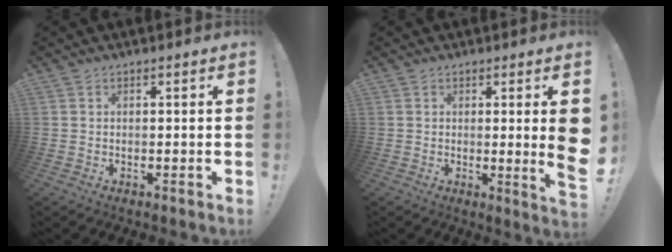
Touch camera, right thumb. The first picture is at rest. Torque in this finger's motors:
{"motor_torque": [-0.24, 0.25, 0.81, -0.10, 0.01]}